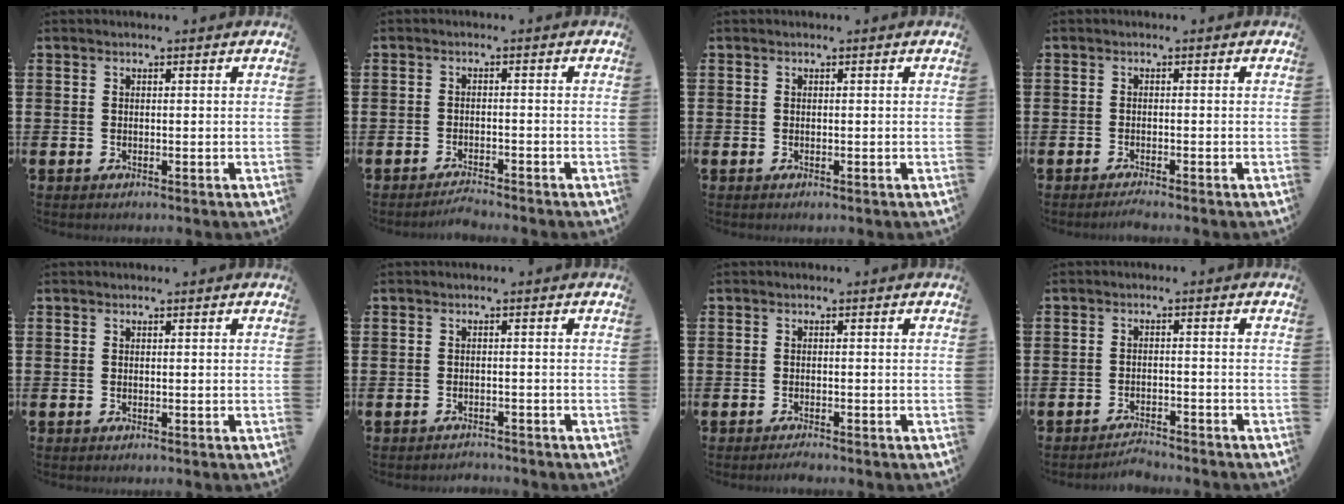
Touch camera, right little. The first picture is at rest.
{"total": 1.7, "force": [-1.7, 0.0, 0.3], "torque": [-0.008, 0.004, -0.033]}
{"total": 0.0}
{"total": 1.0, "force": [-0.8, 0.0, 0.5], "torque": [-0.009, -0.002, -0.016]}
{"total": 0.0}
{"total": 1.2, "force": [-1.2, 0.1, -0.2], "torque": [-0.001, 0.004, -0.027]}
{"total": 0.9, "force": [-0.8, 0.0, 0.3], "torque": [-0.008, -0.002, -0.016]}
{"total": 2.2, "force": [-2.2, 0.1, 0.2], "torque": [-0.009, 0.004, -0.045]}